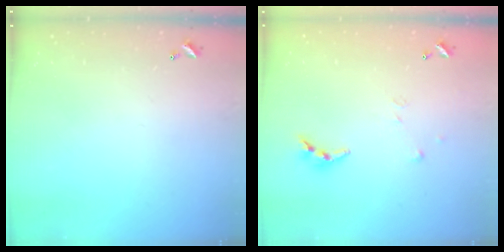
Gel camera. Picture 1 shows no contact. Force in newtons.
{"total": 5.7, "press": 5.7, "slide": 0.4}